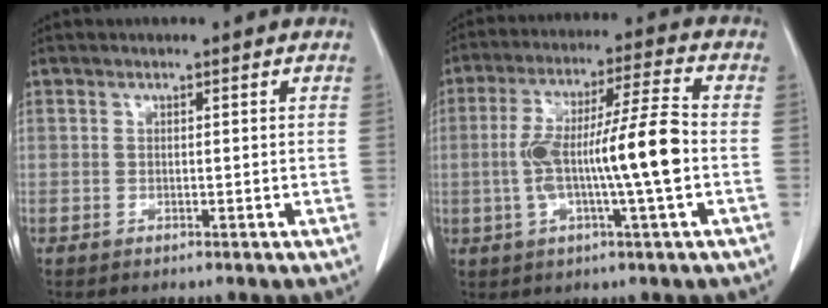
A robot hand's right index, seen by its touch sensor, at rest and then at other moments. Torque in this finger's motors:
{"motor_torque": [1.10, -0.53, 0.50, 0.21]}